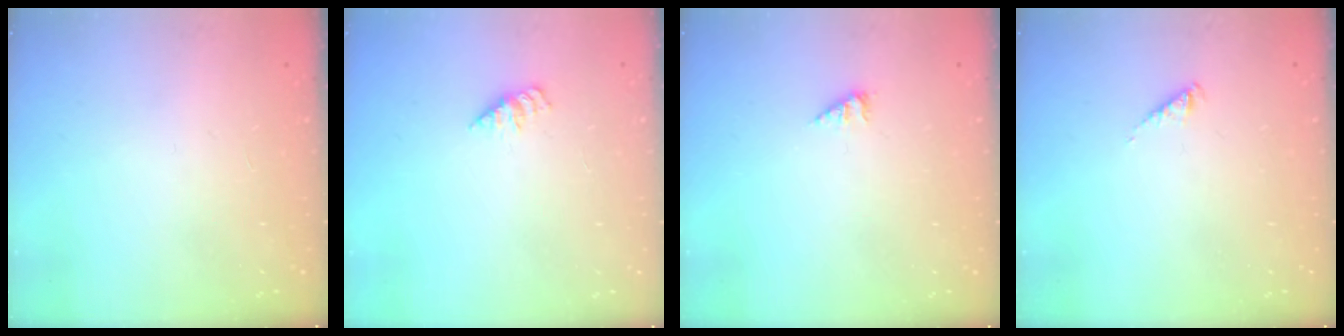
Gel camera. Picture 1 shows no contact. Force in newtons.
{"total": 1.4, "press": 1.3, "slide": 0.2}
{"total": 2.8, "press": 2.7, "slide": 0.5}
{"total": 2.4, "press": 2.4, "slide": 0.3}